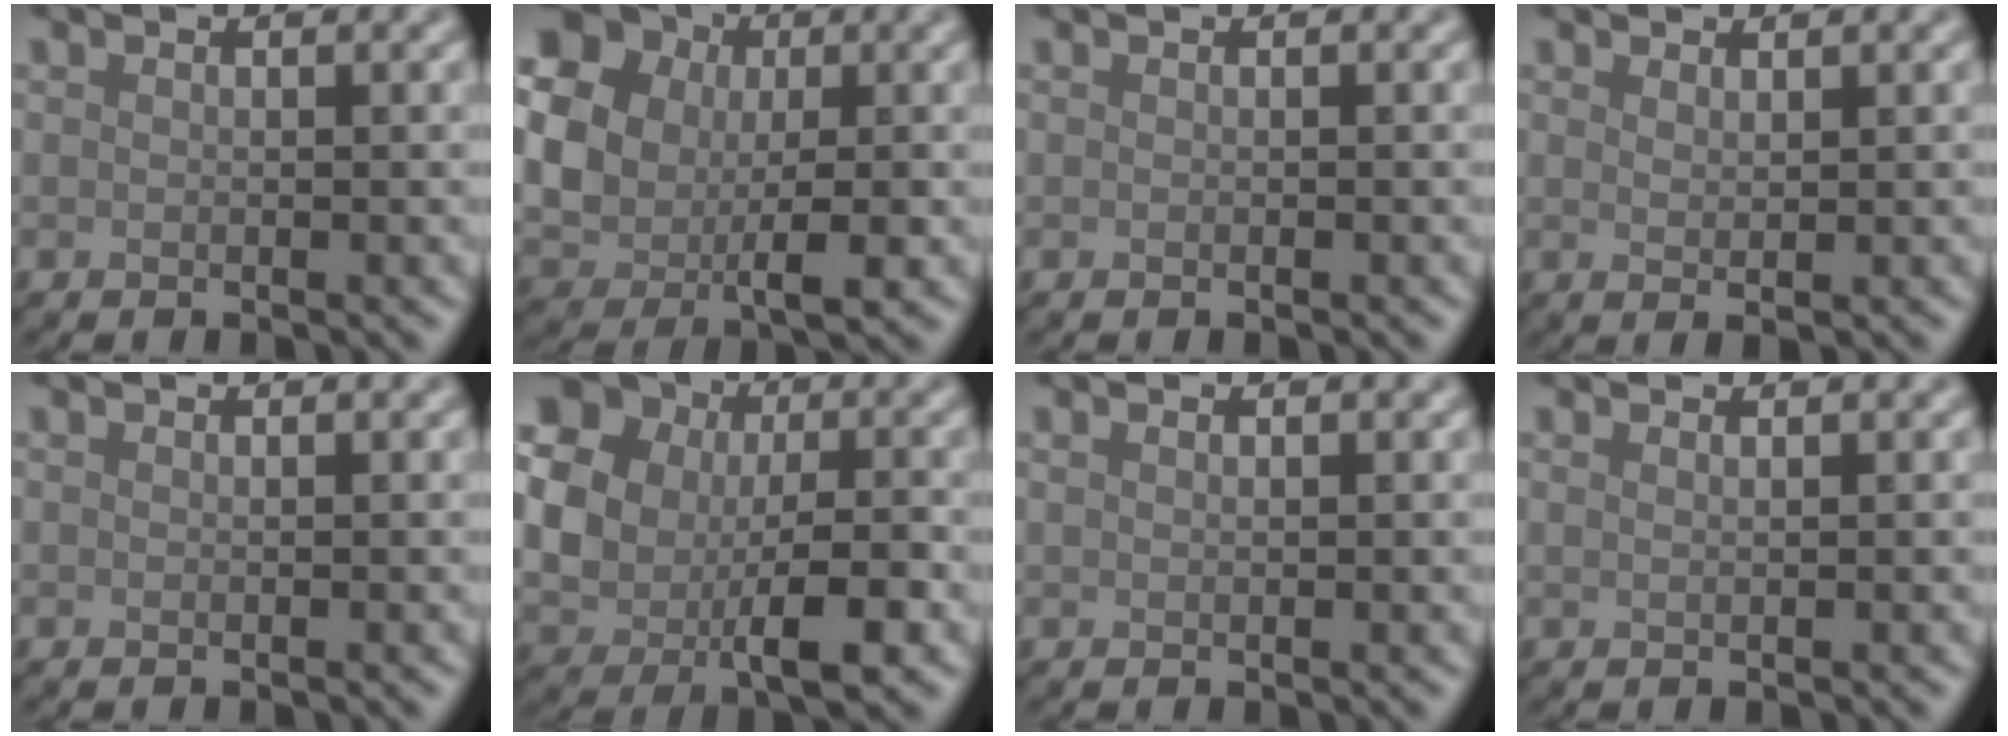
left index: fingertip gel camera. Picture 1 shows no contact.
{"total": 15.3, "force": [3.1, 12.7, 8.0], "torque": [-0.161, 0.017, 0.038]}
{"total": 0.0}
{"total": 1.1, "force": [0.6, 0.2, 0.9], "torque": [-0.015, -0.003, 0.010]}
{"total": 0.0}
{"total": 12.5, "force": [0.1, 9.6, 8.1], "torque": [-0.130, 0.006, -0.011]}
{"total": 0.7, "force": [0.4, 0.3, 0.4], "torque": [-0.009, 0.001, 0.008]}
{"total": 1.2, "force": [0.8, 0.5, 0.8], "torque": [-0.005, -0.001, -0.001]}